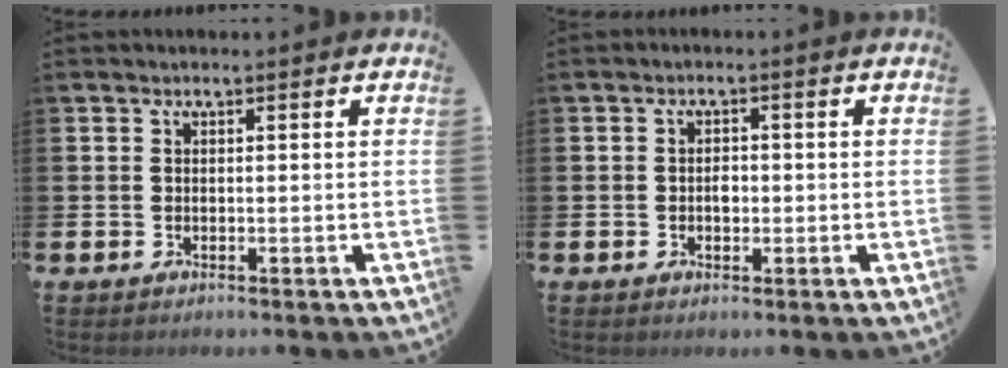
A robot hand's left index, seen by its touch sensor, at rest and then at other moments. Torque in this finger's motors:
{"motor_torque": [0.00, 0.07, 0.00, 0.01]}